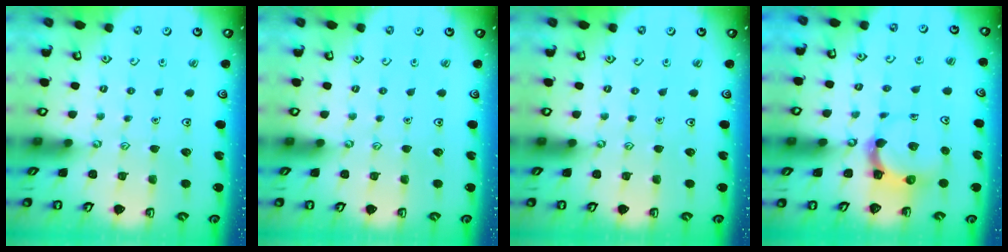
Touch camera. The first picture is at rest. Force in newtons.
{"total": 0.0}
{"total": 0.0}
{"total": 4.7, "press": 4.6, "slide": 0.8}